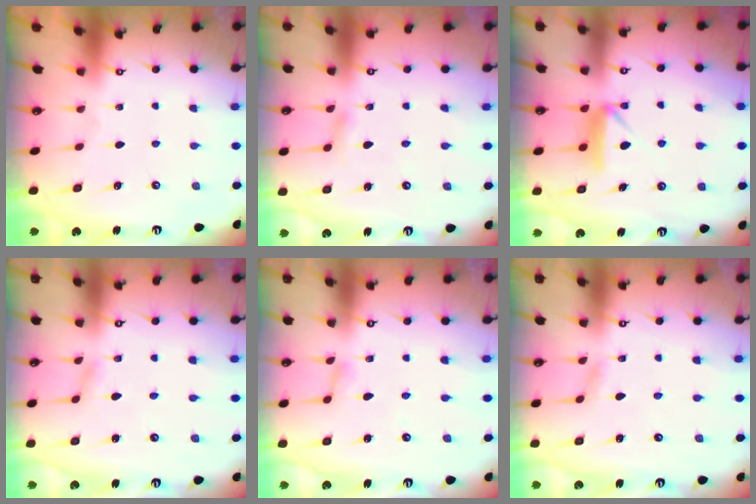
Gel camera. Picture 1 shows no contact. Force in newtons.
{"total": 4.7, "press": 4.7, "slide": 0.4}
{"total": 8.6, "press": 8.6, "slide": 0.6}
{"total": 2.5, "press": 2.5, "slide": 0.2}
{"total": 2.7, "press": 2.6, "slide": 0.2}
{"total": 3.1, "press": 3.1, "slide": 0.3}